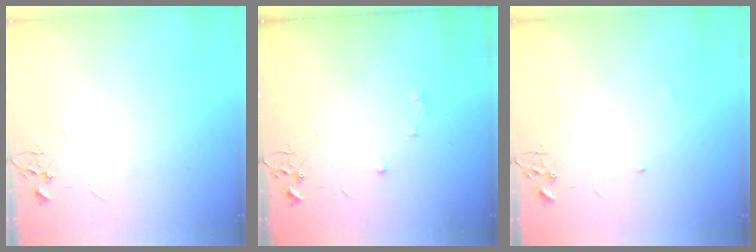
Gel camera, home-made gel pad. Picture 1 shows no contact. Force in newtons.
{"total": 5.2, "press": 5.2, "slide": 0.6}
{"total": 4.2, "press": 4.0, "slide": 1.1}